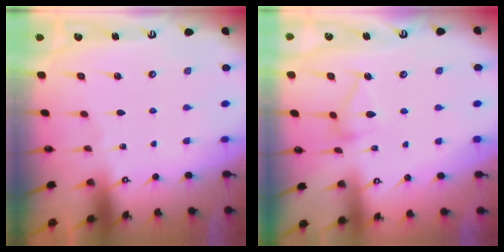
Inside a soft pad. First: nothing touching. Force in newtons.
{"total": 10.8, "press": 10.8, "slide": 0.4}